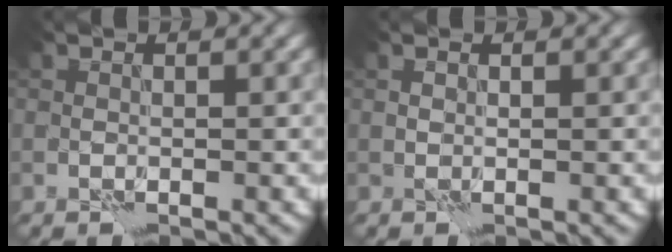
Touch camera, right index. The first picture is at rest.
{"total": 0.0}